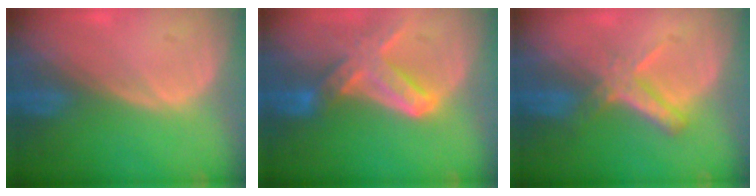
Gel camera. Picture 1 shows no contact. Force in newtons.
{"total": 7.7, "press": 6.8, "slide": 3.5}
{"total": 5.8, "press": 5.3, "slide": 2.4}